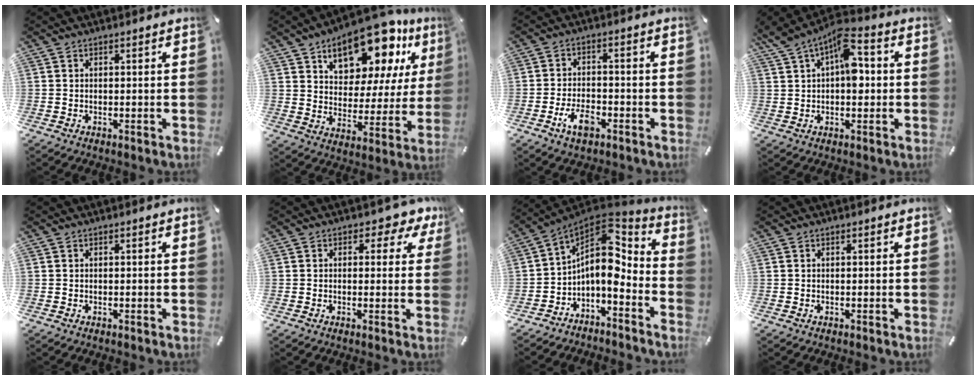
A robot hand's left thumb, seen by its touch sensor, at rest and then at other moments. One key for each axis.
{"total": 17.9, "fx": 12.6, "fy": 8.8, "fz": 9.2, "tx": -0.143, "ty": -0.087, "tz": 0.214}
{"total": 6.8, "fx": -3.6, "fy": 3.5, "fz": 4.6, "tx": -0.095, "ty": 0.015, "tz": -0.067}
{"total": 9.8, "fx": 2.3, "fy": 5.8, "fz": 7.5, "tx": -0.102, "ty": -0.010, "tz": 0.040}
{"total": 0.0}
{"total": 3.8, "fx": 1.5, "fy": 2.5, "fz": 2.5, "tx": -0.024, "ty": 0.000, "tz": 0.016}
{"total": 10.7, "fx": 0.9, "fy": 7.0, "fz": 8.0, "tx": -0.153, "ty": -0.038, "tz": 0.008}
{"total": 0.0}